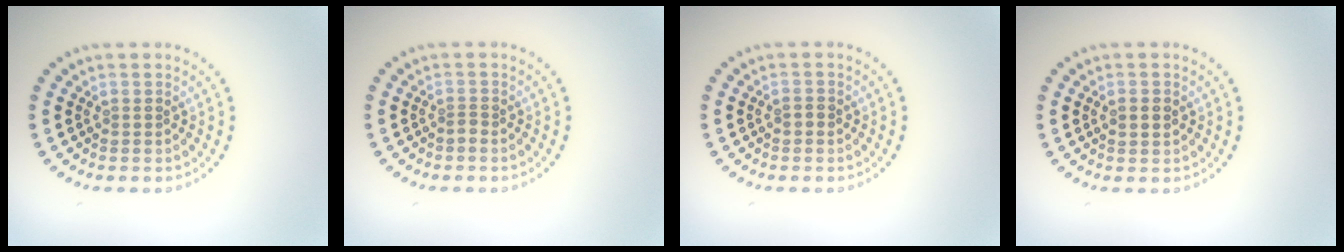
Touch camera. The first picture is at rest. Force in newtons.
{"total": 0.7, "press": 0.4, "slide": 0.6}
{"total": 0.8, "press": 0.8, "slide": 0.1}
{"total": 1.2, "press": 1.2, "slide": 0.0}